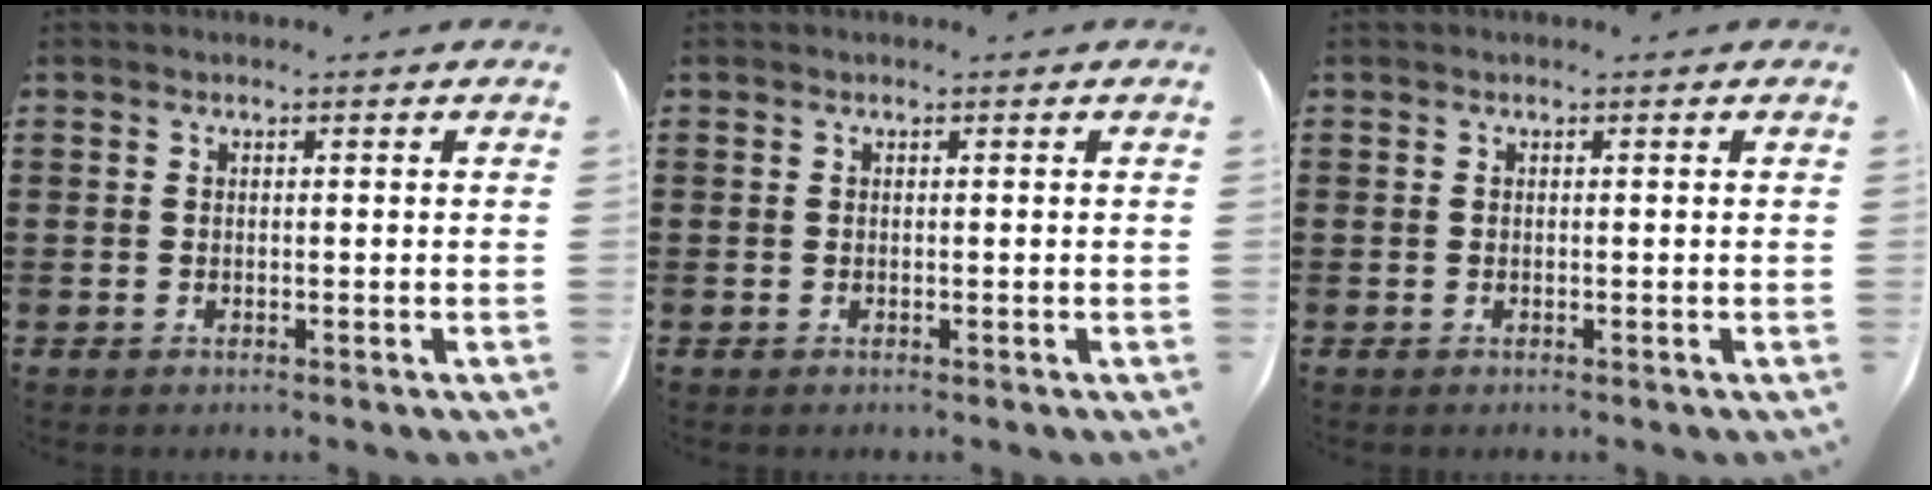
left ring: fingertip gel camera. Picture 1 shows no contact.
{"total": 0.0}
{"total": 0.0}